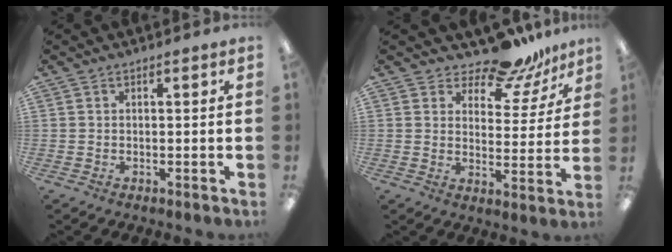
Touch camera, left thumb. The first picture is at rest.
{"total": 11.8, "force": [10.2, 4.3, 4.1], "torque": [-0.063, -0.076, 0.188]}